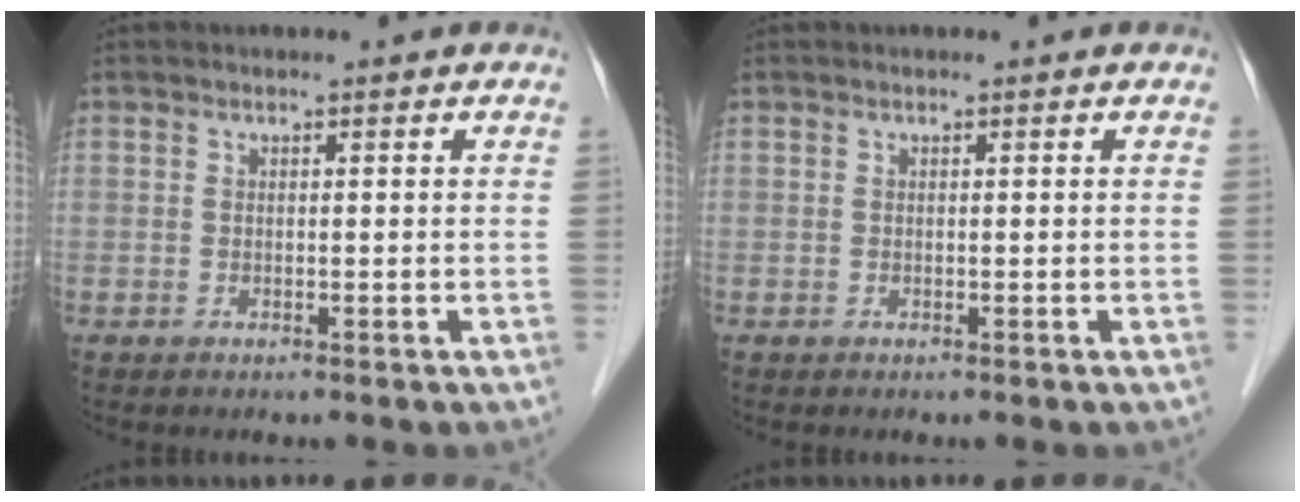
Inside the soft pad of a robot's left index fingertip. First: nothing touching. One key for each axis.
{"total": 0.0}